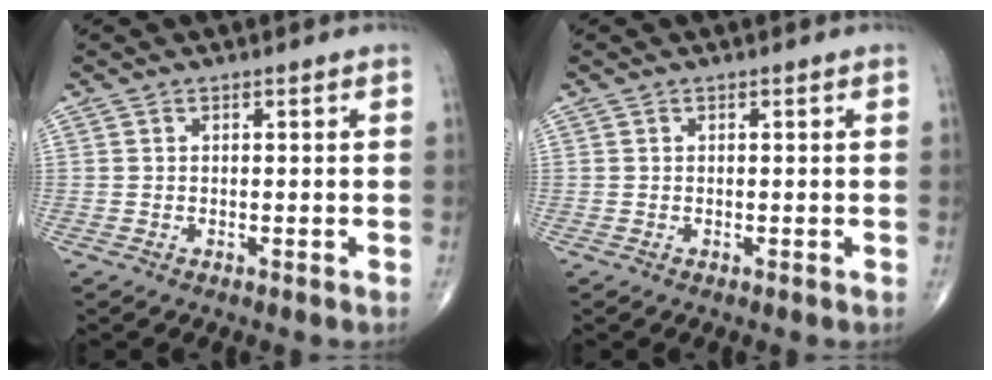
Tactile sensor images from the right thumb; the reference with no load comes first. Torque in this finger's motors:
{"motor_torque": [-0.11, 0.11, -0.13, -0.03, 0.01]}